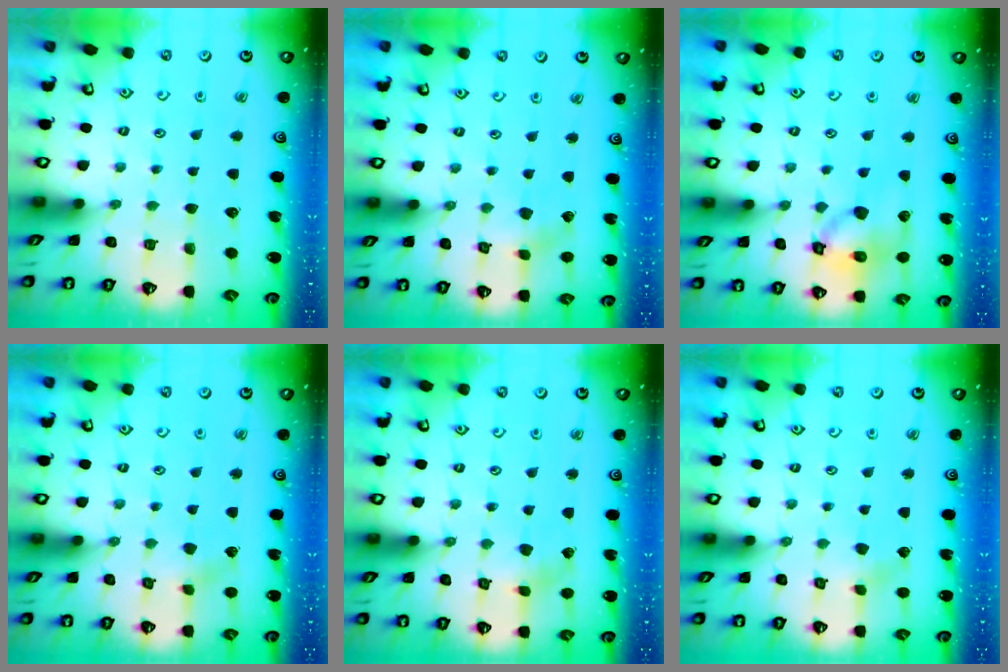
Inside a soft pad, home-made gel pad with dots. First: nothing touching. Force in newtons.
{"total": 3.1, "press": 3.1, "slide": 0.3}
{"total": 13.8, "press": 13.7, "slide": 1.7}
{"total": 2.9, "press": 2.9, "slide": 0.3}
{"total": 2.9, "press": 2.8, "slide": 0.2}
{"total": 2.9, "press": 2.9, "slide": 0.7}